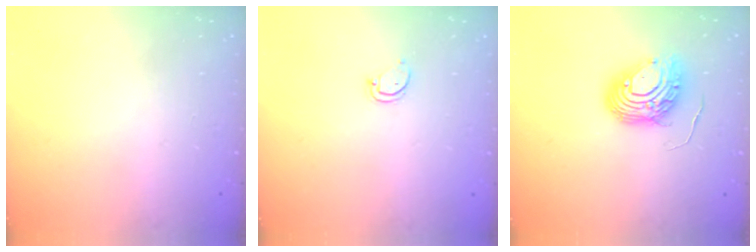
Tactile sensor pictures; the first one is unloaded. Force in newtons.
{"total": 2.6, "press": 2.6, "slide": 0.3}
{"total": 9.8, "press": 9.7, "slide": 1.0}